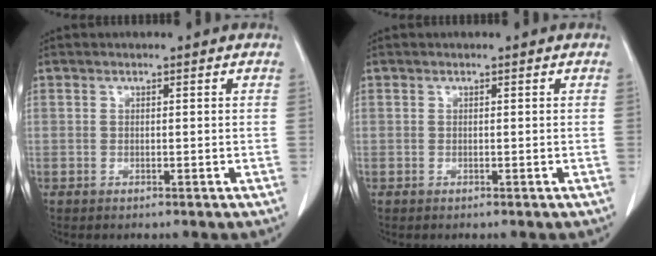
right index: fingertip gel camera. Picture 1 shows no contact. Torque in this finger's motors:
{"motor_torque": [0.00, 0.00, 0.00, 0.00]}